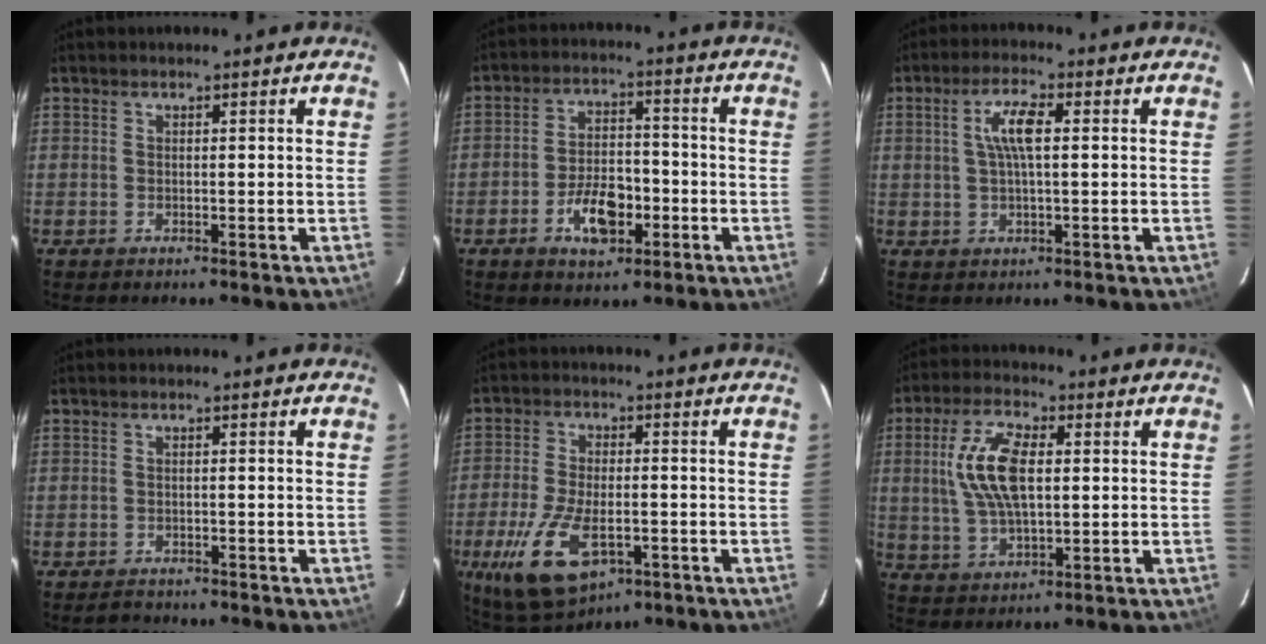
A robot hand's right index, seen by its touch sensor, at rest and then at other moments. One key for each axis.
{"total": 9.1, "fx": -3.9, "fy": 5.0, "fz": 6.5, "tx": -0.125, "ty": 0.010, "tz": -0.057}
{"total": 5.6, "fx": 1.0, "fy": 1.3, "fz": 5.4, "tx": -0.102, "ty": 0.007, "tz": 0.021}
{"total": 2.0, "fx": -1.8, "fy": 0.8, "fz": 0.1, "tx": -0.003, "ty": 0.002, "tz": -0.026}
{"total": 13.3, "fx": -5.6, "fy": 6.3, "fz": 10.4, "tx": -0.229, "ty": -0.026, "tz": -0.094}
{"total": 11.9, "fx": 1.7, "fy": 5.4, "fz": 10.4, "tx": -0.212, "ty": 0.010, "tz": 0.038}